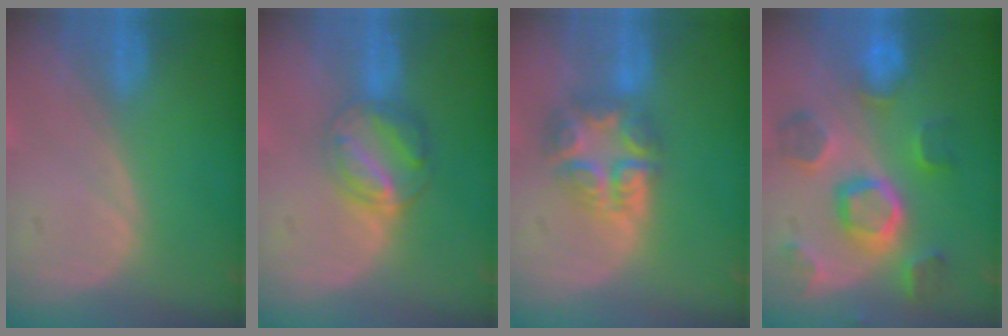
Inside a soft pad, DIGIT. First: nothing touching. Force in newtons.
{"total": 5.7, "press": 5.5, "slide": 1.6}
{"total": 7.6, "press": 6.7, "slide": 3.7}
{"total": 9.7, "press": 9.2, "slide": 3.1}